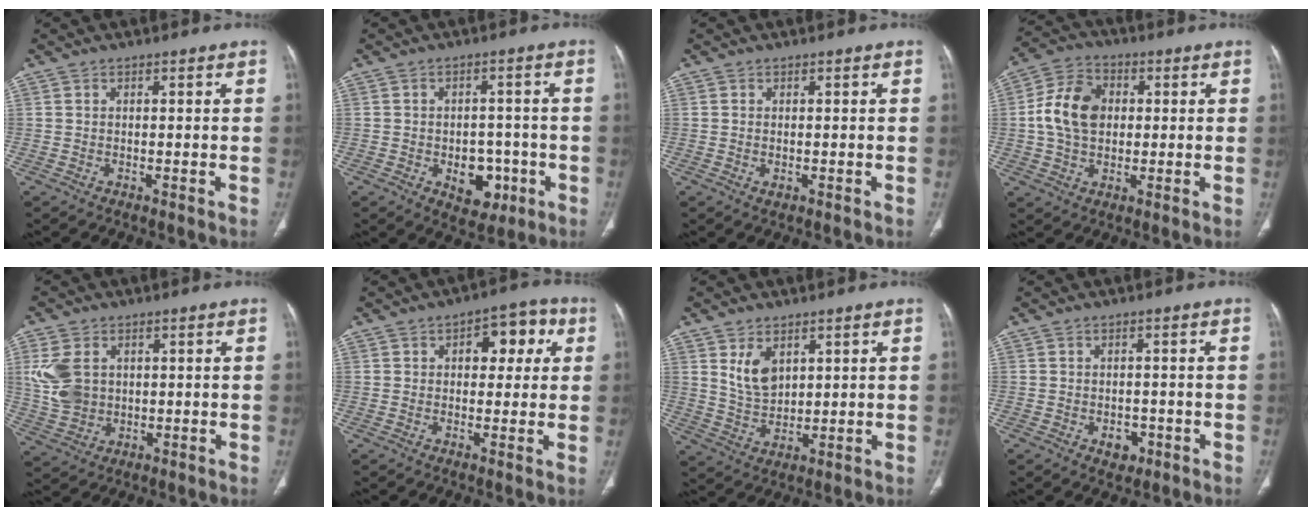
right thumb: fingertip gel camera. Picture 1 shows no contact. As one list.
[{"total": 7.8, "force": [-2.6, 5.4, 4.9], "torque": [-0.027, 0.018, -0.025]}, {"total": 0.8, "force": [-0.2, 0.5, 0.6], "torque": [-0.014, -0.002, -0.001]}, {"total": 11.4, "force": [0.9, 8.3, 7.7], "torque": [-0.128, 0.016, 0.011]}, {"total": 9.3, "force": [2.0, 7.0, 5.8], "torque": [-0.115, -0.003, 0.050]}, {"total": 8.4, "force": [2.4, 5.1, 6.2], "torque": [-0.038, 0.013, 0.026]}, {"total": 6.7, "force": [3.0, 4.2, 4.2], "torque": [-0.062, -0.022, 0.066]}, {"total": 3.1, "force": [-1.3, 2.3, 1.6], "torque": [-0.006, 0.005, -0.012]}]